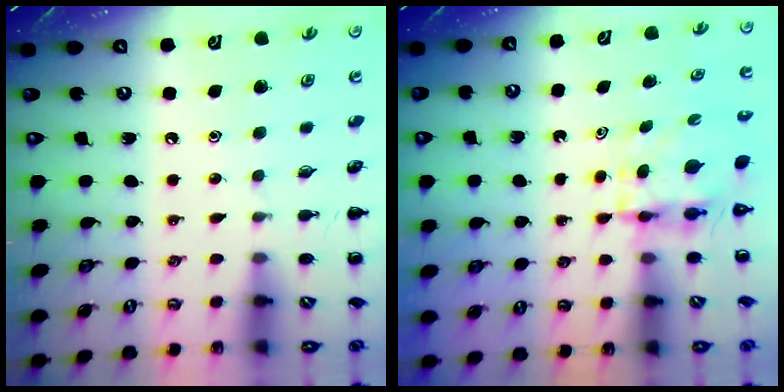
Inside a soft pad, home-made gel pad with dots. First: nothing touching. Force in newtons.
{"total": 3.9, "press": 3.9, "slide": 0.3}